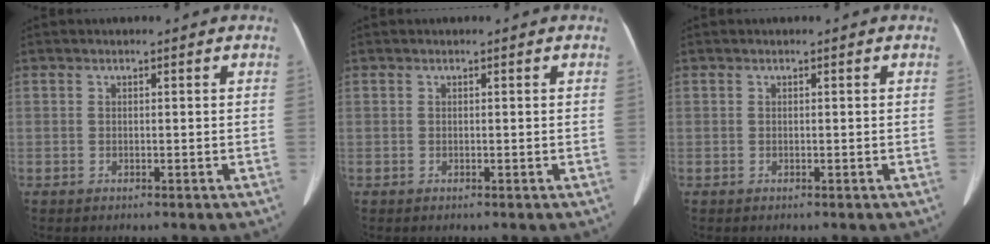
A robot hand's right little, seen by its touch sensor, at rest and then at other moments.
{"total": 0.0}
{"total": 0.0}